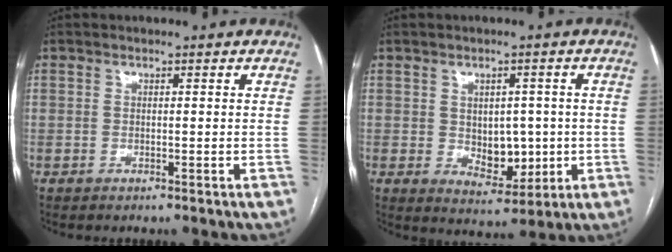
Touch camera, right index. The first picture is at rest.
{"total": 6.8, "force": [-0.2, 4.3, 5.2], "torque": [-0.068, 0.000, 0.014]}